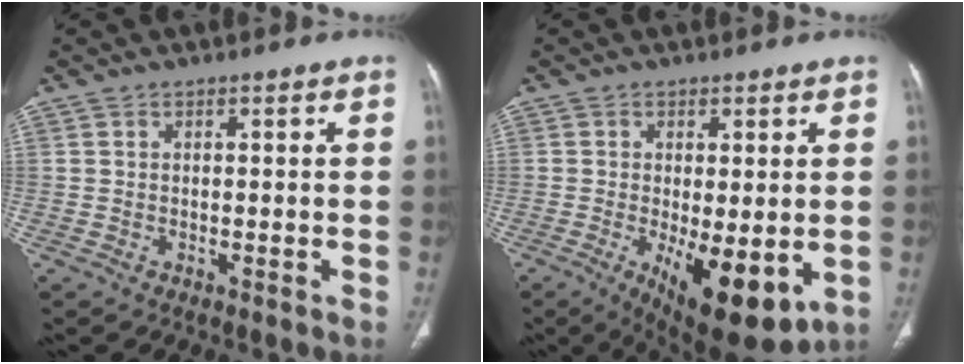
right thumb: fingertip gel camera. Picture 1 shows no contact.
{"total": 12.8, "force": [-3.1, 4.8, 11.5], "torque": [-0.167, -0.027, -0.030]}